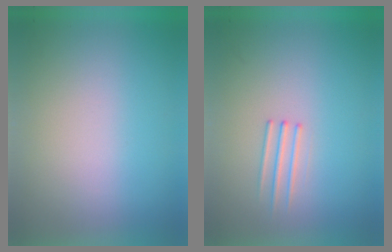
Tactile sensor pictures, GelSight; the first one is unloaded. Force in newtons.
{"total": 1.1}